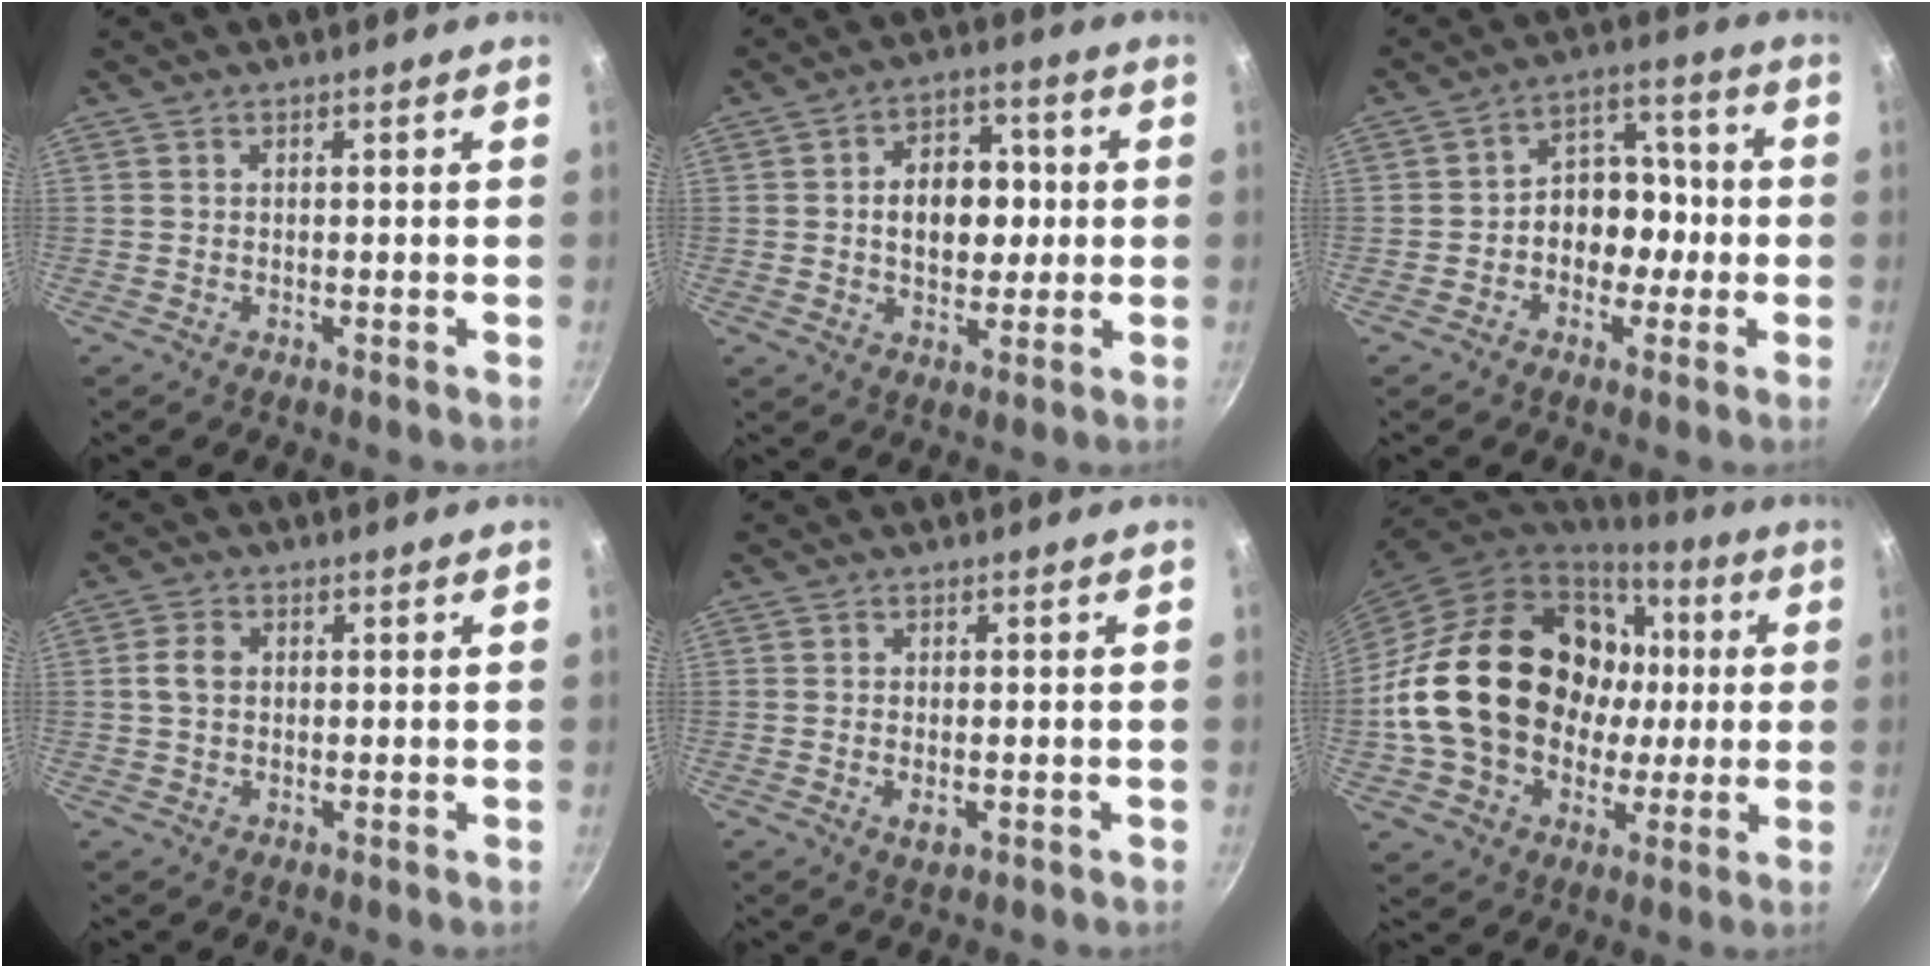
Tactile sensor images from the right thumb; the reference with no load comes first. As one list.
[{"total": 11.2, "force": [0.6, 7.9, 7.9], "torque": [-0.075, 0.012, 0.004]}, {"total": 9.7, "force": [-1.6, 7.6, 5.8], "torque": [-0.021, 0.039, -0.036]}, {"total": 3.5, "force": [0.4, 2.4, 2.5], "torque": [-0.053, 0.011, 0.005]}, {"total": 2.6, "force": [-0.7, 1.4, 2.1], "torque": [-0.039, -0.005, -0.010]}, {"total": 26.1, "force": [1.7, 20.5, 16.1], "torque": [-0.254, 0.035, 0.046]}]